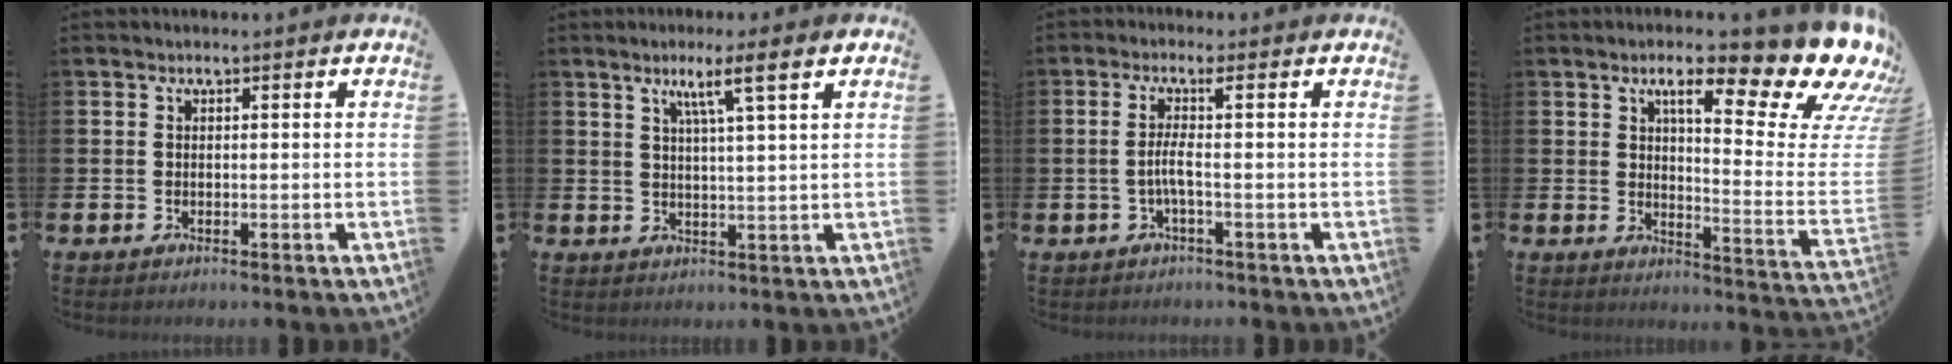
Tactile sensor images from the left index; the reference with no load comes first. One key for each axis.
{"total": 4.8, "fx": 3.1, "fy": -0.4, "fz": 3.6, "tx": -0.070, "ty": -0.009, "tz": 0.047}
{"total": 3.1, "fx": -0.4, "fy": -0.4, "fz": 3.1, "tx": -0.067, "ty": 0.001, "tz": -0.011}
{"total": 12.9, "fx": 9.0, "fy": 3.5, "fz": 8.5, "tx": -0.123, "ty": -0.076, "tz": 0.137}